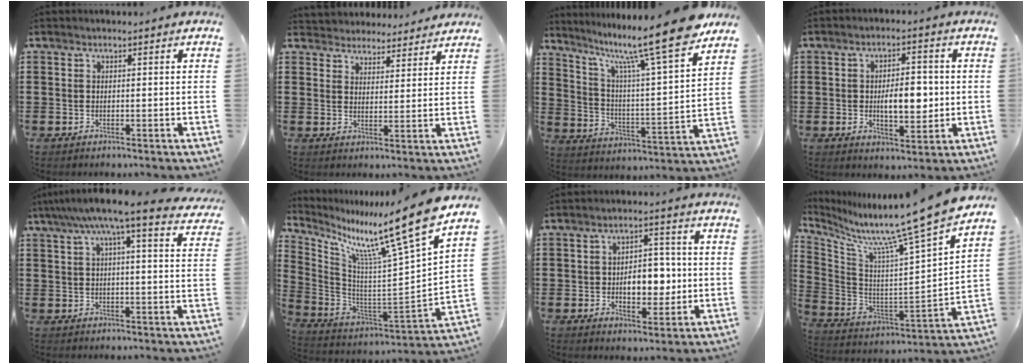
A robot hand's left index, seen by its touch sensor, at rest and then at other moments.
{"total": 4.1, "force": [3.9, 1.1, -0.4], "torque": [-0.011, -0.016, 0.071]}
{"total": 13.7, "force": [10.9, 0.5, 8.2], "torque": [-0.161, -0.073, 0.174]}
{"total": 6.5, "force": [-0.2, 3.1, 5.7], "torque": [-0.083, -0.001, -0.012]}
{"total": 7.7, "force": [5.8, 0.2, 5.1], "torque": [-0.110, -0.019, 0.096]}
{"total": 13.5, "force": [9.9, 0.0, 9.1], "torque": [-0.179, -0.082, 0.151]}
{"total": 7.1, "force": [-0.6, 4.2, 5.7], "torque": [-0.085, 0.003, -0.019]}
{"total": 11.3, "force": [10.2, -2.2, 4.3], "torque": [-0.095, -0.103, 0.150]}